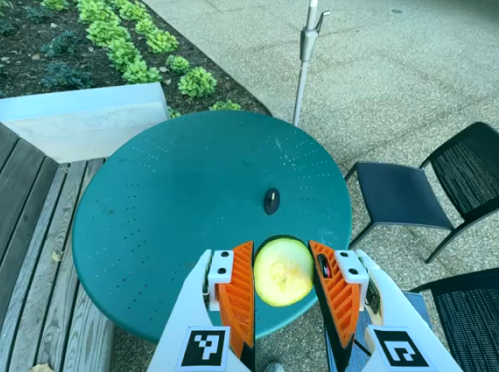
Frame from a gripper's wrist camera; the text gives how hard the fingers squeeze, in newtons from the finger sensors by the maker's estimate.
{"total": 13.5, "left": 14.2, "right": 12.8}